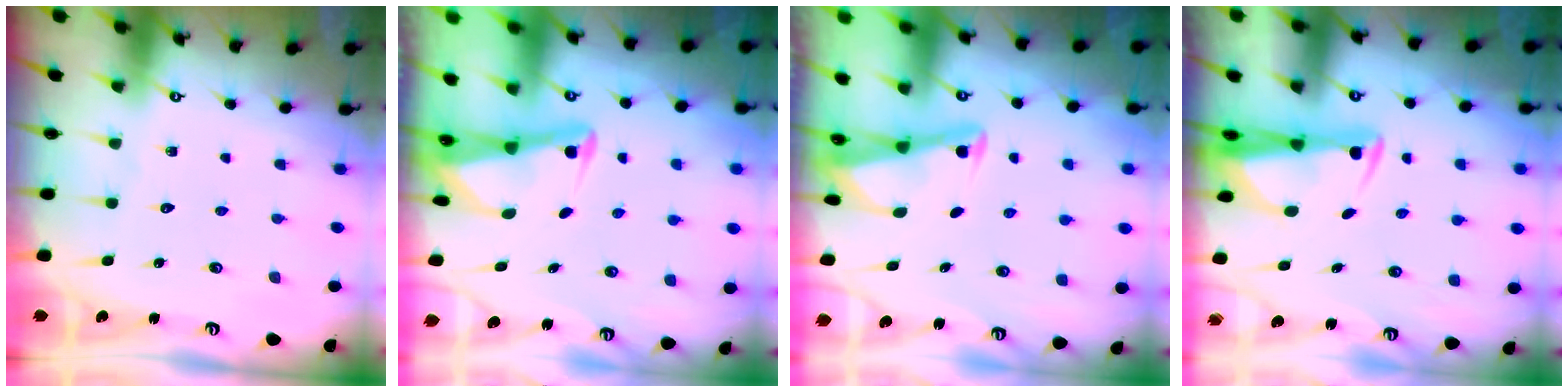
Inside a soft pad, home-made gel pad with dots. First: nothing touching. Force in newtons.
{"total": 2.9, "press": 2.9, "slide": 0.4}
{"total": 2.9, "press": 2.9, "slide": 0.3}
{"total": 3.0, "press": 2.9, "slide": 0.9}